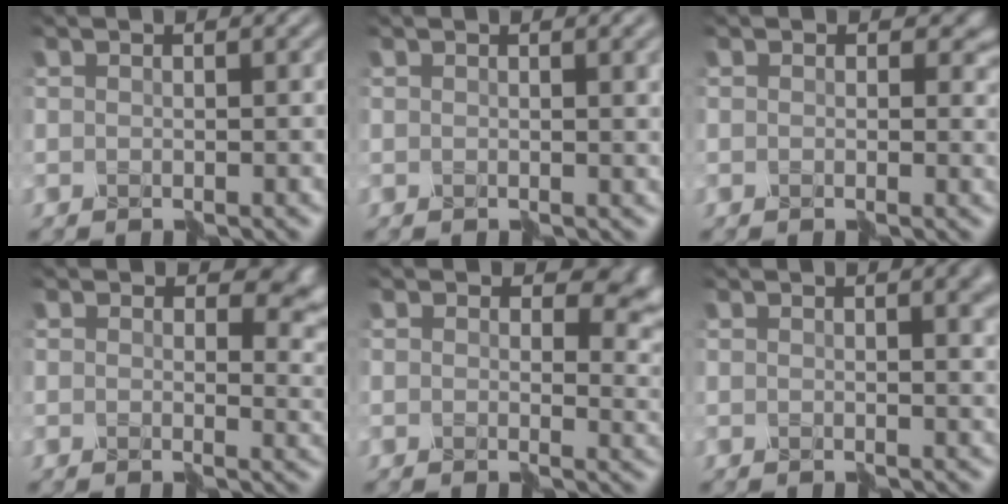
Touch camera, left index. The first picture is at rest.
{"total": 3.5, "force": [1.2, 1.4, 2.9], "torque": [-0.024, 0.003, 0.020]}
{"total": 2.3, "force": [0.3, 2.1, 1.0], "torque": [-0.006, 0.001, 0.000]}
{"total": 4.7, "force": [1.5, 3.3, 3.0], "torque": [-0.030, -0.005, 0.018]}
{"total": 5.3, "force": [1.7, 3.7, 3.4], "torque": [-0.033, -0.007, 0.021]}
{"total": 5.1, "force": [1.9, 2.5, 4.1], "torque": [-0.024, 0.005, 0.026]}